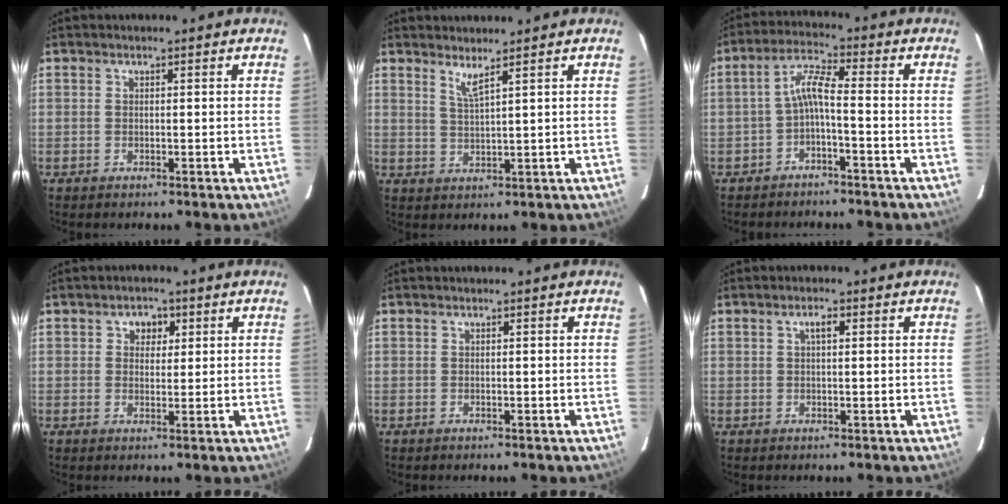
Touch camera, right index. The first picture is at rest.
{"total": 2.6, "force": [2.0, -0.5, 1.6], "torque": [-0.034, -0.008, 0.036]}
{"total": 4.6, "force": [-2.2, 0.4, 4.1], "torque": [-0.100, 0.015, -0.041]}
{"total": 3.1, "force": [1.1, 2.7, 1.1], "torque": [-0.009, 0.009, 0.016]}
{"total": 0.0}
{"total": 1.7, "force": [0.6, 0.5, 1.5], "torque": [-0.027, 0.007, 0.010]}